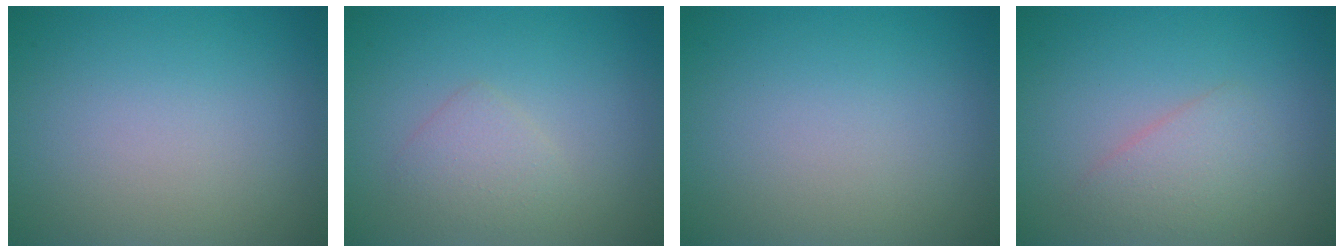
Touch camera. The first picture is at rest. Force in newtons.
{"total": 1.8, "press": 1.8, "slide": 0.1}
{"total": 0.0}
{"total": 2.3, "press": 2.3, "slide": 0.1}